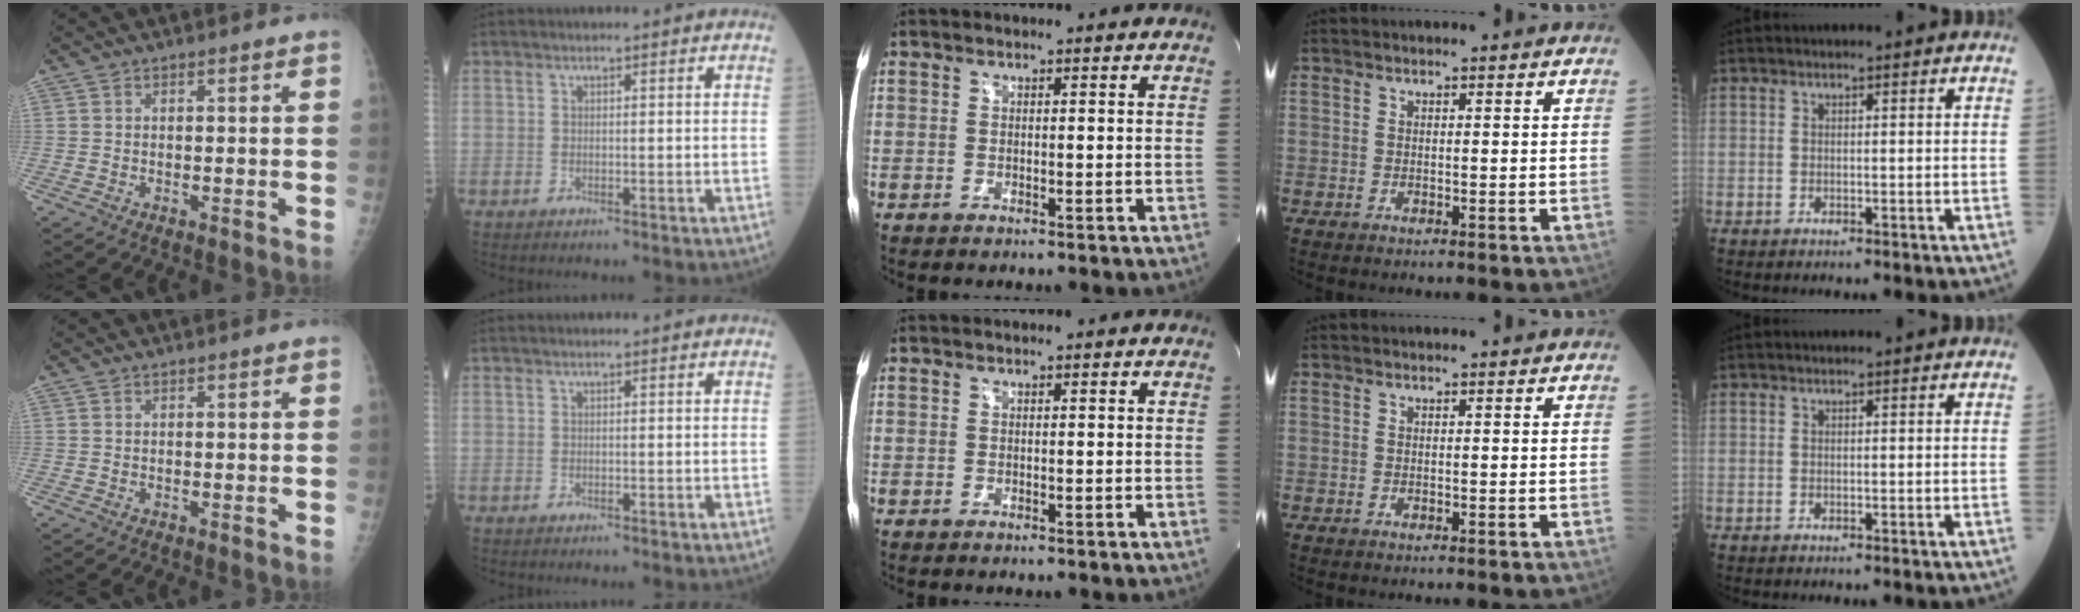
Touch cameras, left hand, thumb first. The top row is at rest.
{}